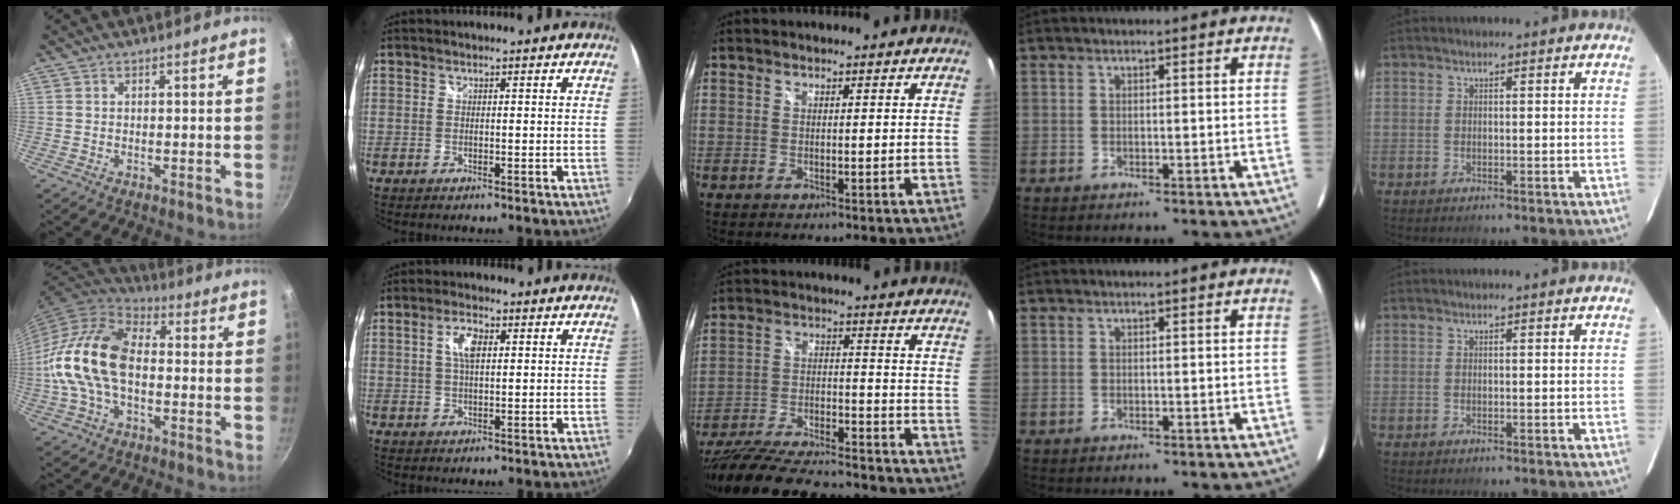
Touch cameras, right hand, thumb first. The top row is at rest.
{"thumb": {"total": 17.6, "force": [-1.6, 11.0, 13.7], "torque": [-0.251, 0.038, -0.044]}, "index": {"total": 4.4, "force": [1.2, 2.0, 3.8], "torque": [-0.071, 0.008, 0.021]}, "middle": {"total": 25.8, "force": [-22.0, 6.3, 12.0], "torque": [-0.233, -0.047, -0.331]}}